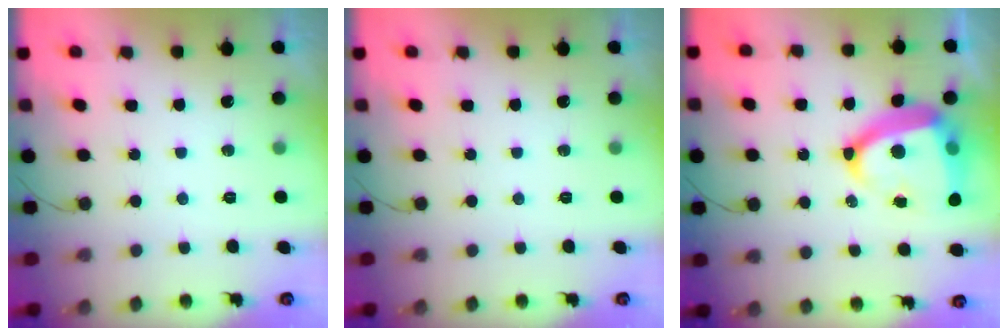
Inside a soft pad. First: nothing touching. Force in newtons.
{"total": 0.0}
{"total": 17.2, "press": 17.0, "slide": 2.2}